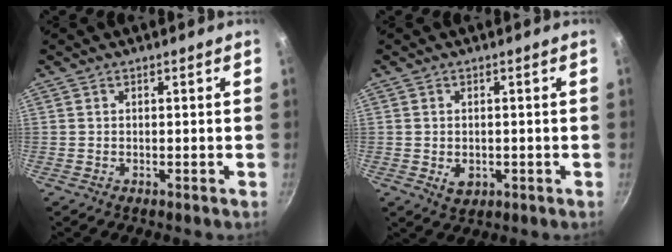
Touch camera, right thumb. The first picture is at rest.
{"total": 3.3, "force": [-0.6, 2.4, 2.1], "torque": [-0.031, -0.004, -0.004]}